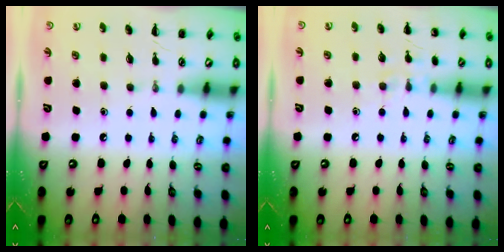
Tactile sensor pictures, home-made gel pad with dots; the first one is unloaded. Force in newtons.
{"total": 7.4, "press": 7.0, "slide": 2.2}